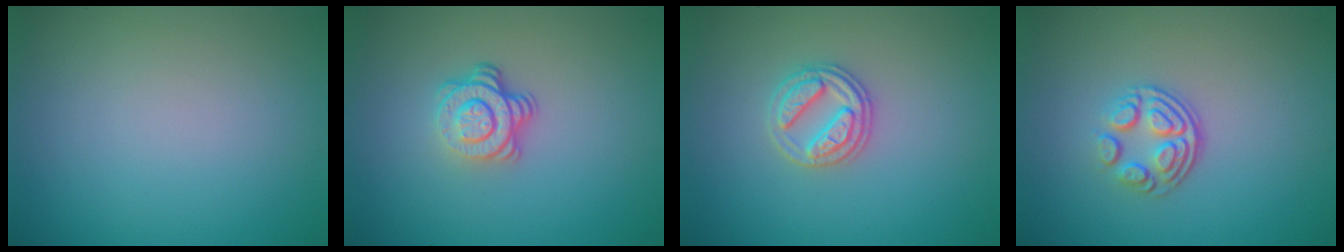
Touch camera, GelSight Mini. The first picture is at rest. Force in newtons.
{"total": 3.9, "press": 2.7, "slide": 2.9}
{"total": 2.7, "press": 2.7, "slide": 0.5}
{"total": 3.6, "press": 2.4, "slide": 2.7}